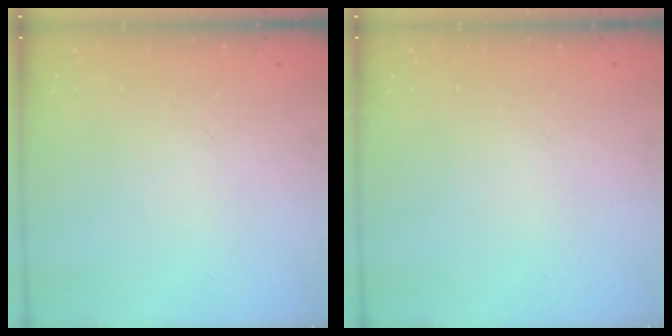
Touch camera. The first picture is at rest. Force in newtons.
{"total": 0.0}